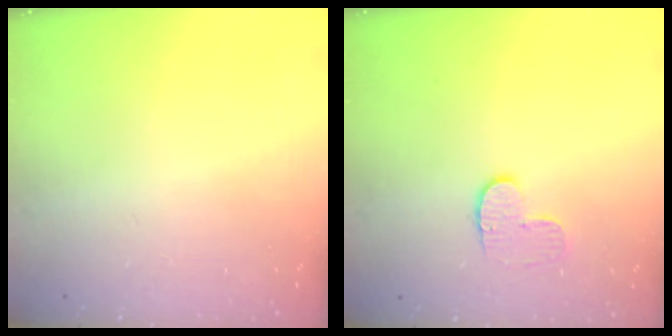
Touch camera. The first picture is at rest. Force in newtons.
{"total": 6.3, "press": 6.3, "slide": 0.7}